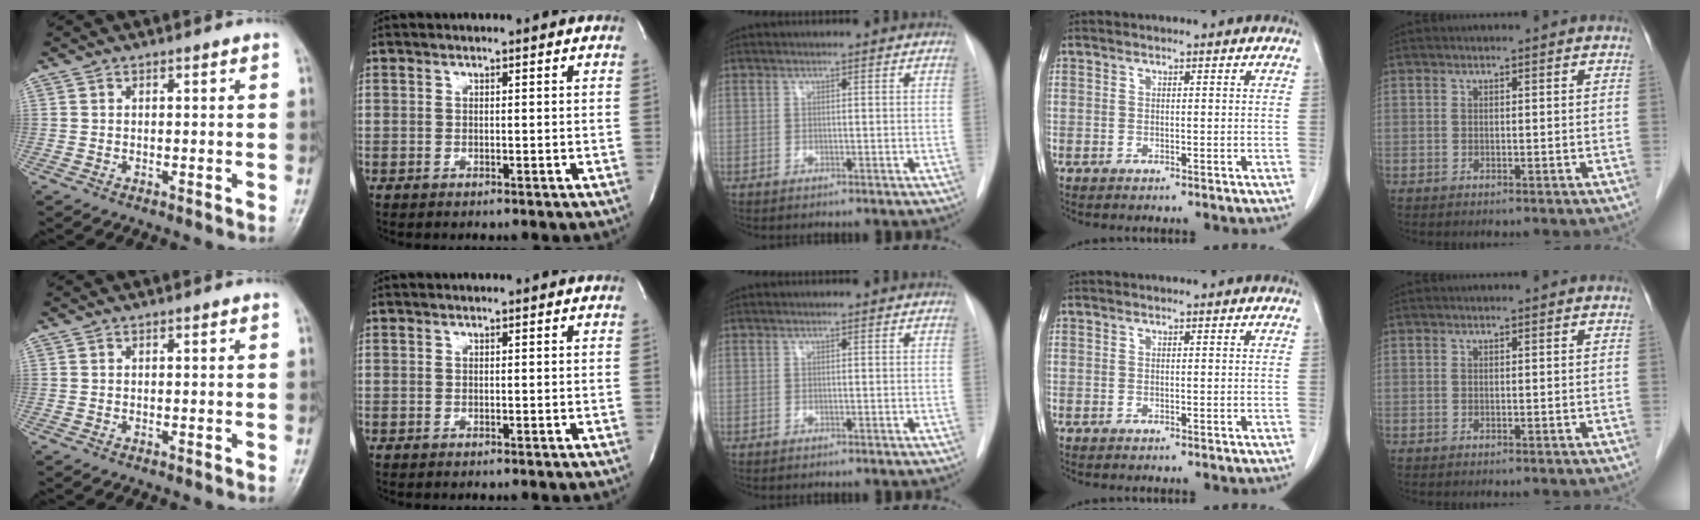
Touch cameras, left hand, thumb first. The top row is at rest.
{}